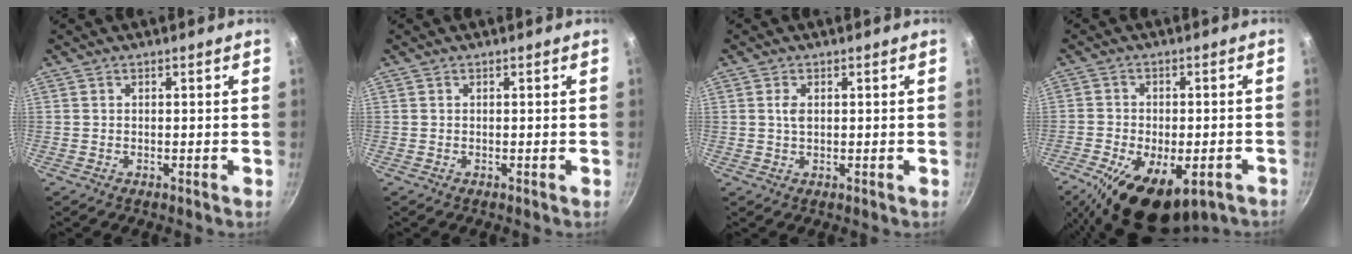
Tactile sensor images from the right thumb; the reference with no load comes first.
{"total": 0.0}
{"total": 1.9, "force": [0.4, 1.0, 1.5], "torque": [-0.029, 0.000, 0.007]}
{"total": 16.8, "force": [-8.3, 8.5, 11.9], "torque": [-0.202, 0.003, -0.115]}